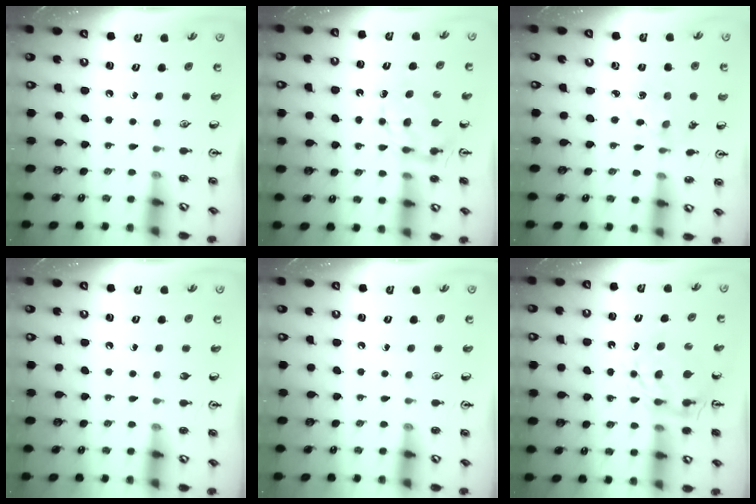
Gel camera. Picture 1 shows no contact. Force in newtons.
{"total": 6.7, "press": 6.7, "slide": 0.5}
{"total": 2.6, "press": 2.6, "slide": 0.4}
{"total": 0.0}
{"total": 0.0}
{"total": 6.9, "press": 6.9, "slide": 0.6}